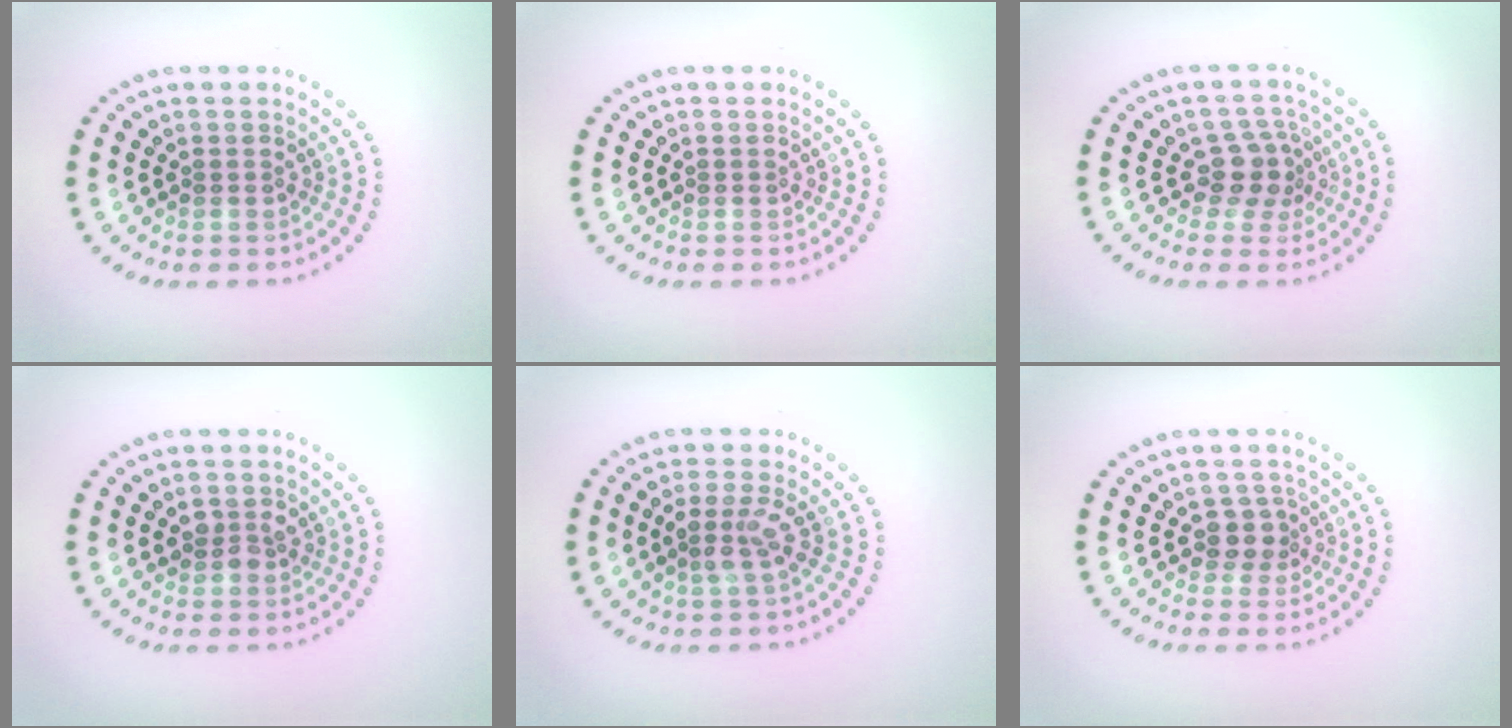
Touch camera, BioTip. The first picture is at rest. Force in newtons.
{"total": 0.0}
{"total": 2.8, "press": 2.2, "slide": 1.8}
{"total": 1.7, "press": 1.6, "slide": 0.4}
{"total": 2.3, "press": 2.0, "slide": 1.2}
{"total": 2.2, "press": 1.8, "slide": 1.3}